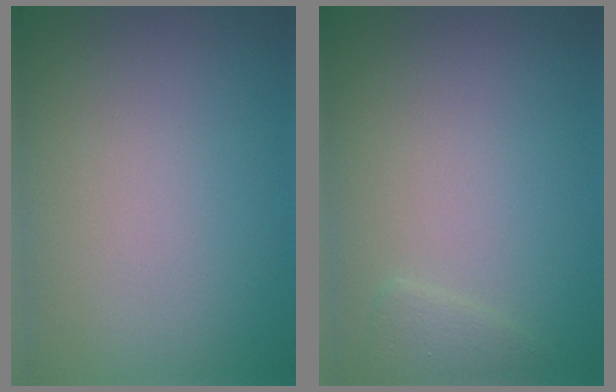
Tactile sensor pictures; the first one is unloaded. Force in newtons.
{"total": 1.1, "press": 1.1, "slide": 0.1}